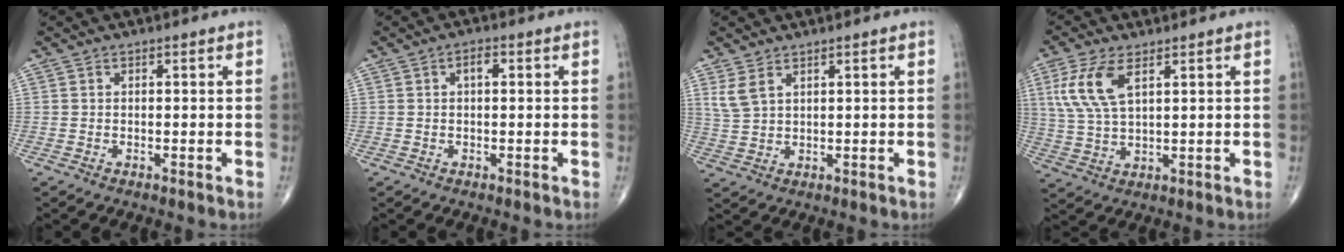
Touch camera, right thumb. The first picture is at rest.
{"total": 2.1, "force": [0.4, 1.0, 1.8], "torque": [-0.028, 0.006, 0.003]}
{"total": 3.7, "force": [2.2, 1.7, 2.4], "torque": [-0.054, -0.003, 0.055]}
{"total": 9.2, "force": [3.6, 3.9, 7.5], "torque": [-0.172, -0.003, 0.078]}